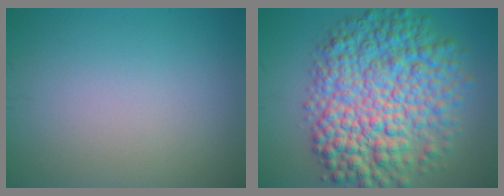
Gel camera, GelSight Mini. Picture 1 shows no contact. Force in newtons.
{"total": 11.5, "press": 11.5, "slide": 0.1}